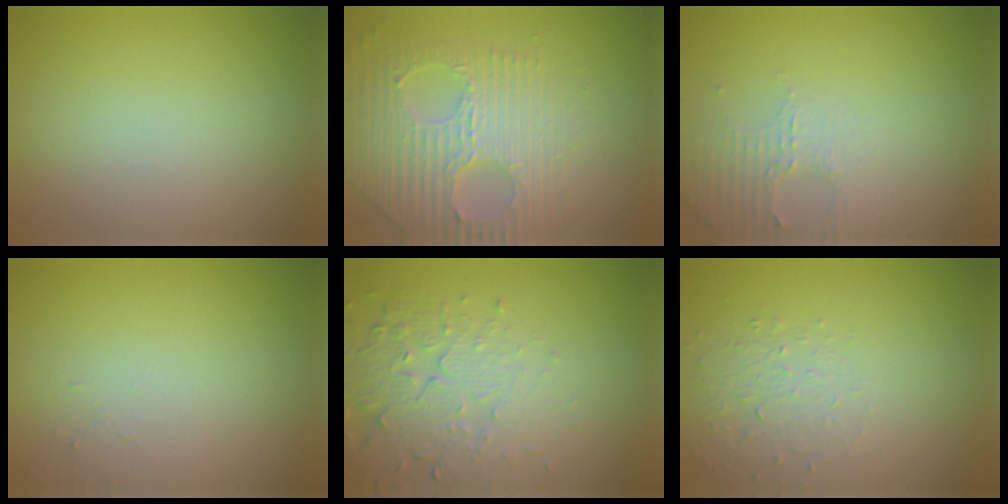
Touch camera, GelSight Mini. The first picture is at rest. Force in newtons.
{"total": 8.0, "press": 5.3, "slide": 6.0}
{"total": 2.2, "press": 2.1, "slide": 0.6}
{"total": 0.6, "press": 0.6, "slide": 0.1}
{"total": 5.1, "press": 3.7, "slide": 3.5}
{"total": 1.6, "press": 0.9, "slide": 1.3}